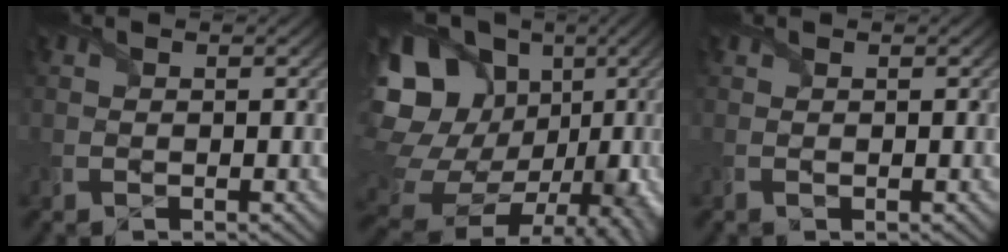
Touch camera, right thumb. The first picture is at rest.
{"total": 20.7, "force": [3.5, 17.6, 10.3], "torque": [-0.251, 0.007, 0.074]}
{"total": 0.0}